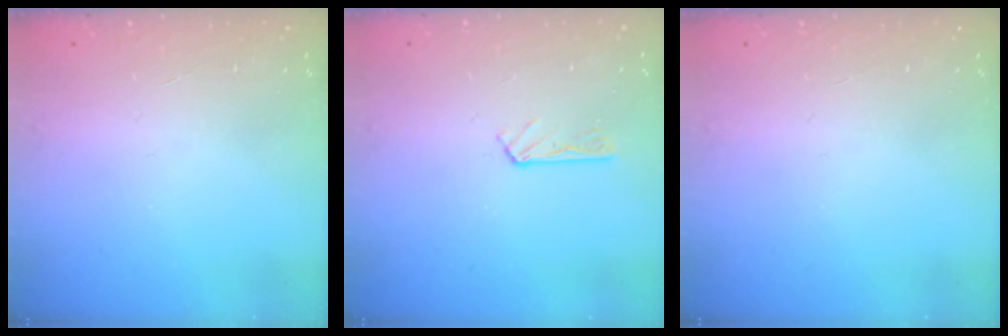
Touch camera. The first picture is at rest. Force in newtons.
{"total": 2.9, "press": 2.9, "slide": 0.3}
{"total": 0.0}